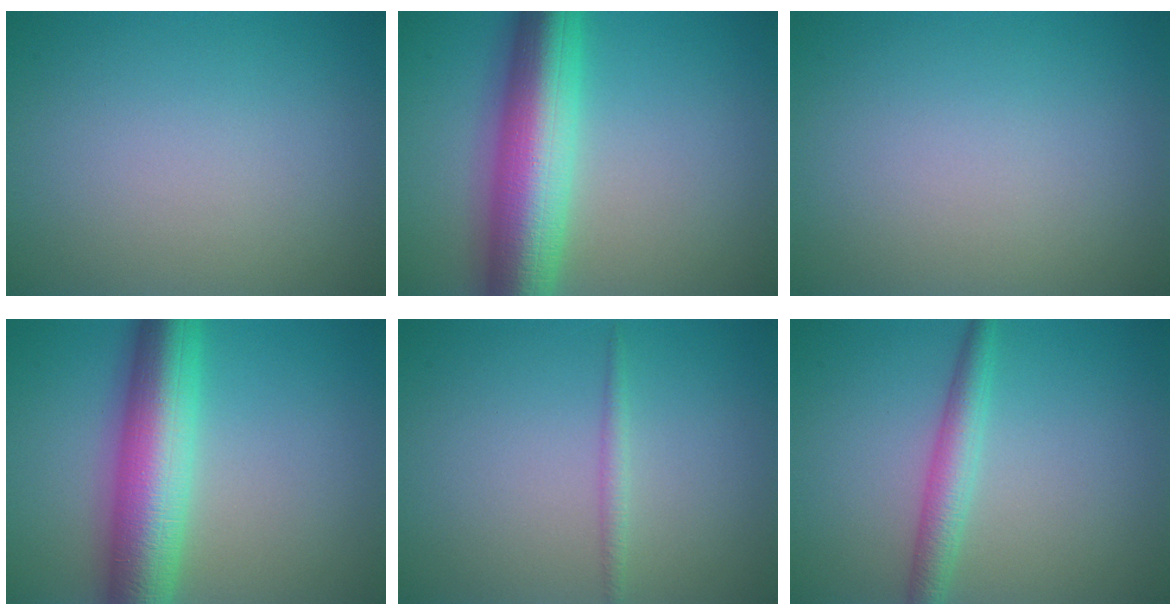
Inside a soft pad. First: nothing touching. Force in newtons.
{"total": 10.1, "press": 10.1, "slide": 0.2}
{"total": 0.0}
{"total": 9.4, "press": 9.4, "slide": 0.0}
{"total": 1.0, "press": 1.0, "slide": 0.0}
{"total": 2.9, "press": 2.9, "slide": 0.0}